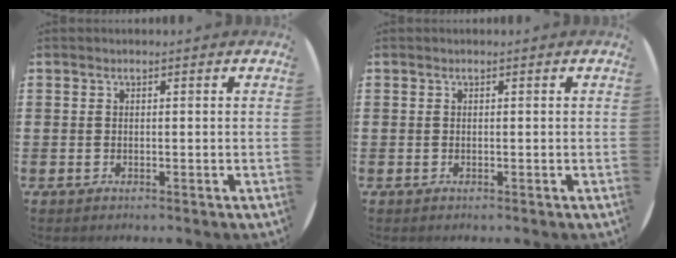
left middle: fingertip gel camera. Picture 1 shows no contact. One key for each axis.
{"total": 0.0}